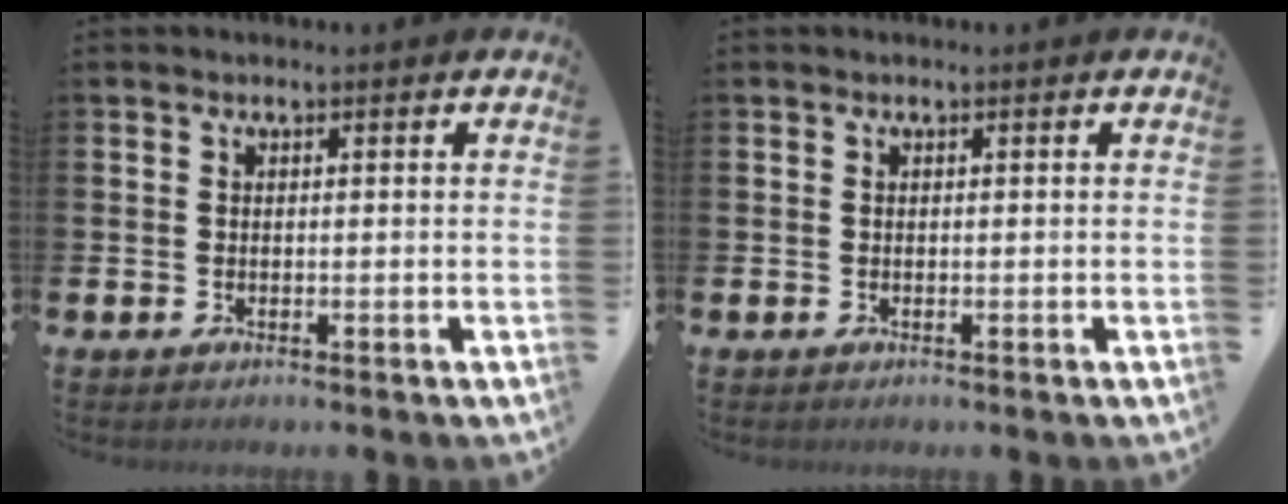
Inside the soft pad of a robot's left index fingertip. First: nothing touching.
{"total": 0.0}